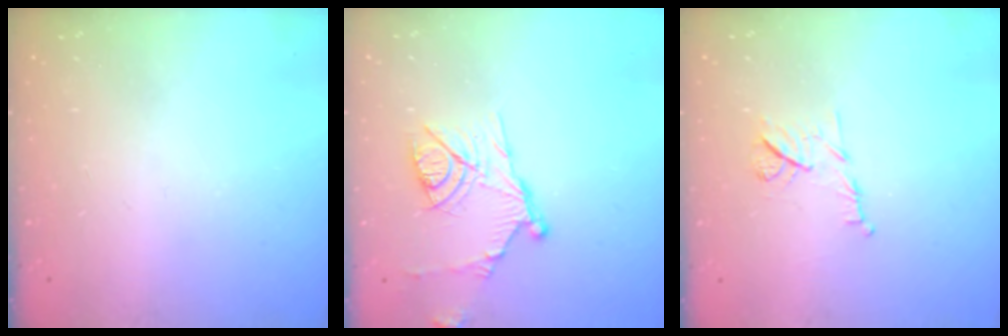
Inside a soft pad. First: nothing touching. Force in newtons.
{"total": 12.8, "press": 12.8, "slide": 0.8}
{"total": 7.1, "press": 7.0, "slide": 1.0}